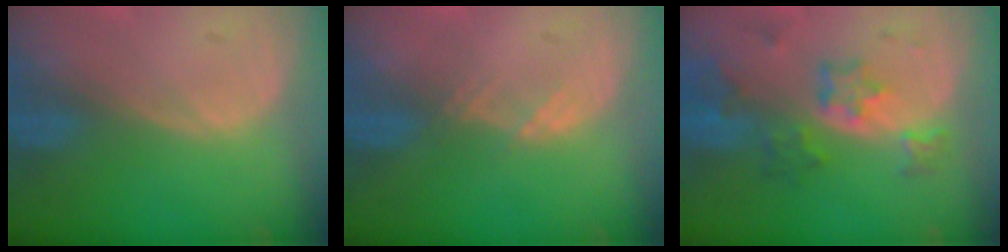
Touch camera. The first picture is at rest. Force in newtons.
{"total": 1.5, "press": 1.3, "slide": 0.8}
{"total": 7.1, "press": 6.3, "slide": 3.3}